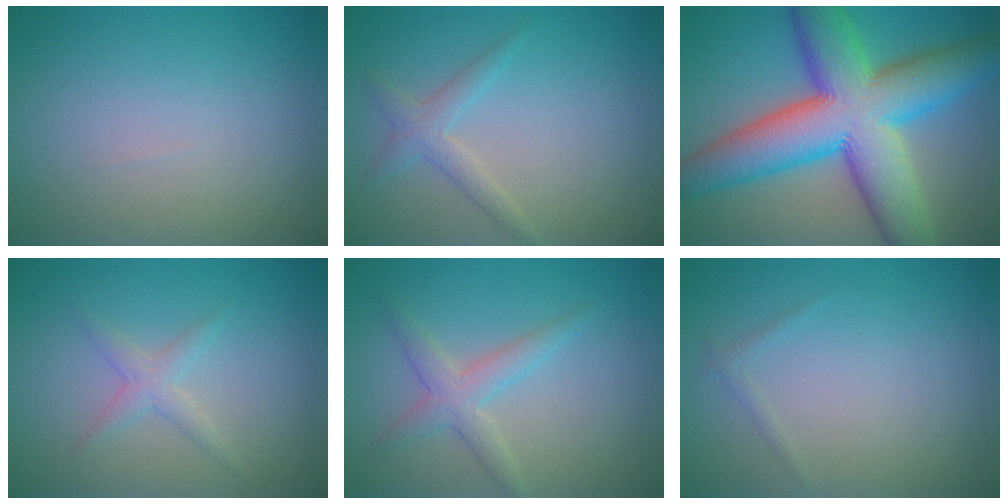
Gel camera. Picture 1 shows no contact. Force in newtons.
{"total": 2.0, "press": 2.0, "slide": 0.1}
{"total": 14.4, "press": 14.4, "slide": 0.3}
{"total": 1.6, "press": 1.6, "slide": 0.0}
{"total": 2.7, "press": 2.7, "slide": 0.1}
{"total": 0.6, "press": 0.6, "slide": 0.0}